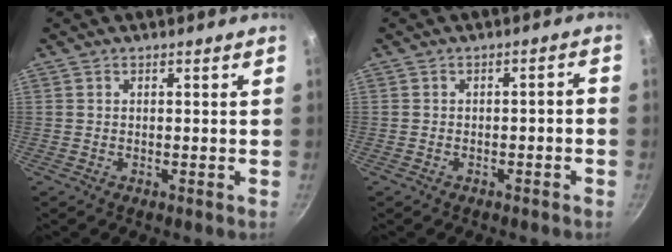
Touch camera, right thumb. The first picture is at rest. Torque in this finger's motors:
{"motor_torque": [0.00, -0.71, -0.08, -0.13, 0.04]}